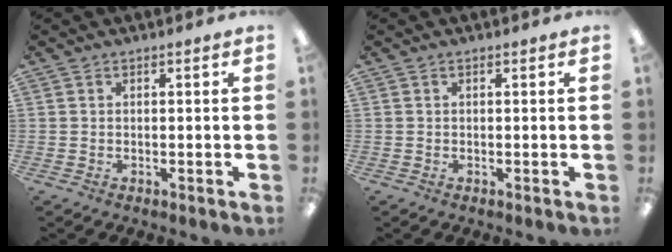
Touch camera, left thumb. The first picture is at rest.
{"total": 0.0}